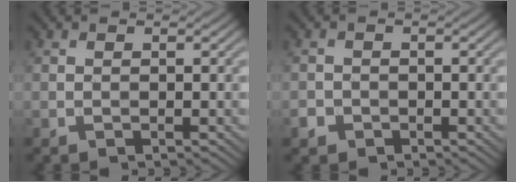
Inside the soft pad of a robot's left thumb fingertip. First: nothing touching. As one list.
[{"total": 1.6, "force": [-1.0, 1.3, 0.4], "torque": [-0.007, -0.003, -0.022]}]